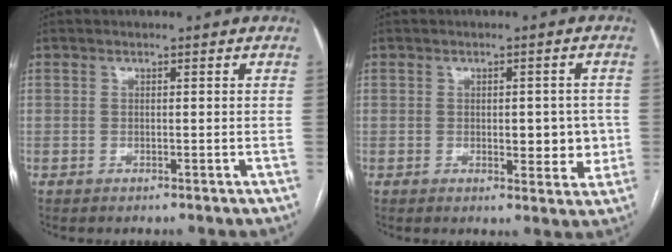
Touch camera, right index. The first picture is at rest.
{"total": 5.8, "force": [-0.4, 2.9, 5.1], "torque": [-0.055, 0.005, 0.001]}